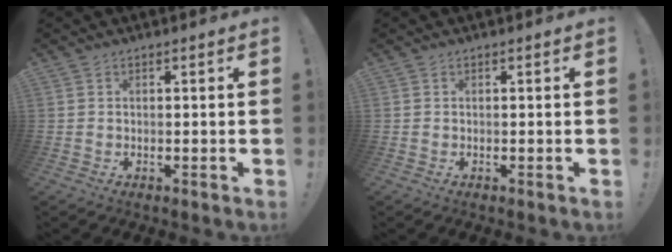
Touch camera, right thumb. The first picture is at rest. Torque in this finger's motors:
{"motor_torque": [0.00, 0.00, 0.00, 0.00, 0.00]}